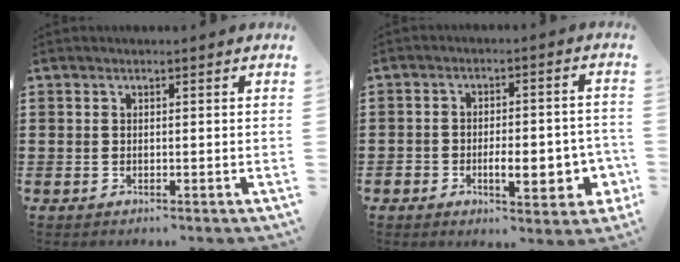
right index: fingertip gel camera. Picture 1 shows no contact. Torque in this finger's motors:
{"motor_torque": [1.21, -0.73, 0.25, 0.06]}